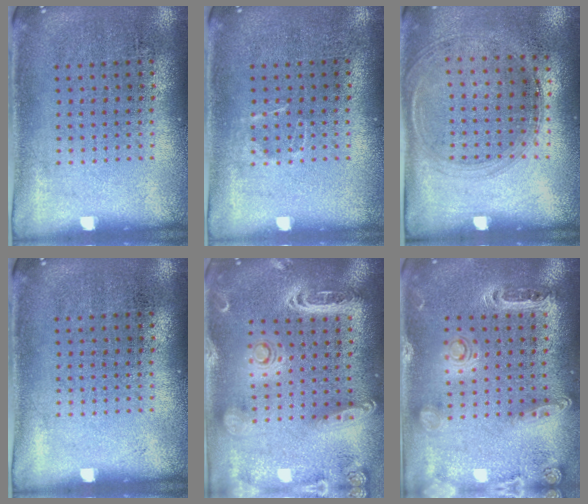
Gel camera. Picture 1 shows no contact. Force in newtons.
{"total": 0.6, "press": 0.6, "slide": 0.2}
{"total": 1.3, "press": 1.2, "slide": 0.5}
{"total": 0.0}
{"total": 2.8, "press": 2.4, "slide": 1.4}
{"total": 1.3, "press": 1.3, "slide": 0.2}